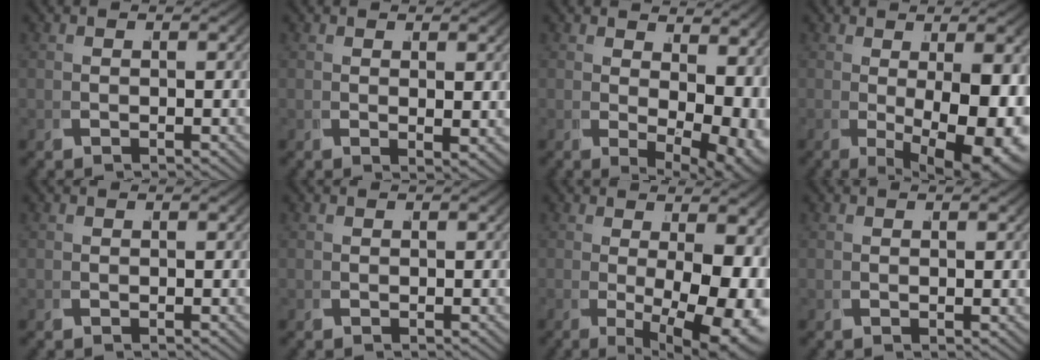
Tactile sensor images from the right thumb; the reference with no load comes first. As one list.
[{"total": 1.7, "force": [0.9, 0.4, 1.4], "torque": [-0.022, 0.000, 0.017]}, {"total": 6.5, "force": [1.6, 3.6, 5.2], "torque": [-0.071, -0.016, 0.040]}, {"total": 10.9, "force": [-1.0, 4.6, 9.8], "torque": [-0.151, -0.028, 0.010]}, {"total": 0.0}, {"total": 0.0}, {"total": 10.0, "force": [-0.9, 4.6, 8.8], "torque": [-0.140, -0.035, 0.011]}, {"total": 0.5, "force": [0.4, -0.1, 0.3], "torque": [-0.008, -0.001, 0.007]}]